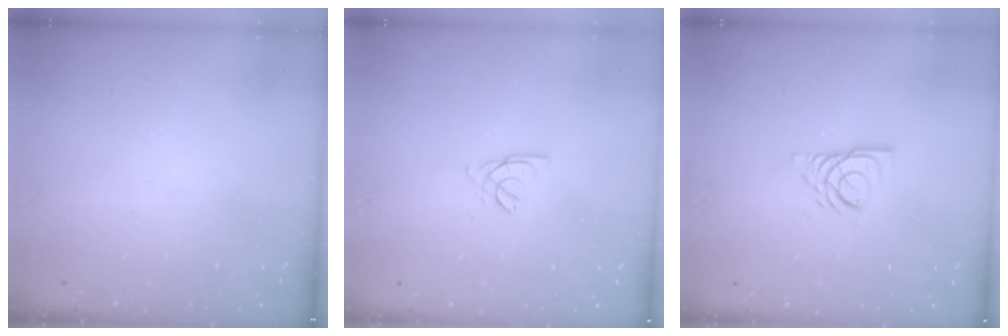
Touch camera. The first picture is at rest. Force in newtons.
{"total": 2.0, "press": 2.0, "slide": 0.4}
{"total": 7.5, "press": 7.5, "slide": 0.7}